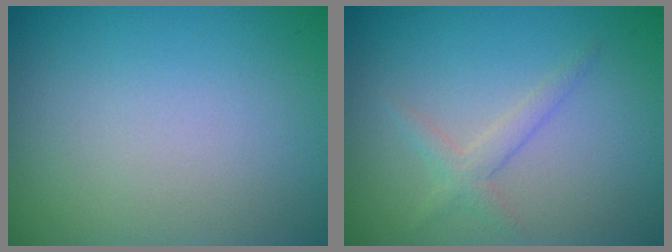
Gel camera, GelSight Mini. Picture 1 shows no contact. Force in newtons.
{"total": 1.6, "press": 1.6, "slide": 0.1}